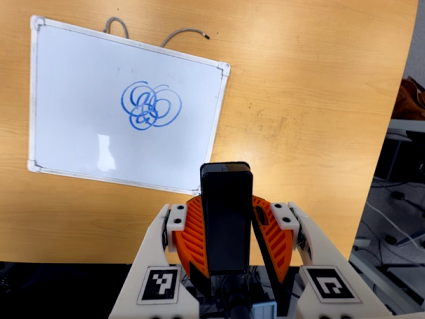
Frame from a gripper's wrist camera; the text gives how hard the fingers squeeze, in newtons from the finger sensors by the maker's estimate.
{"total": 4.9, "left": 4.9, "right": 4.9}